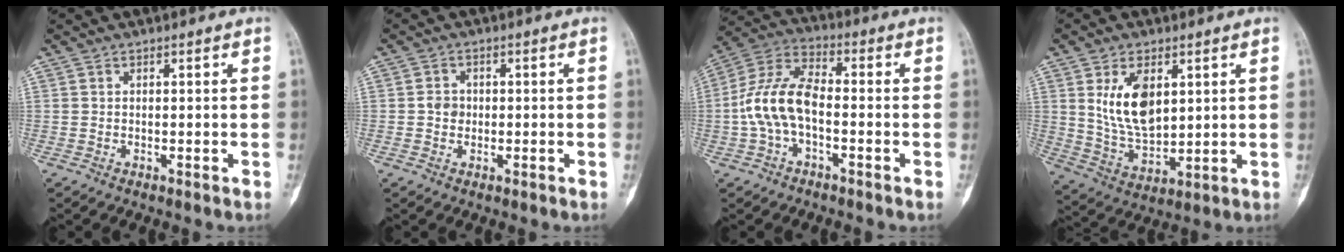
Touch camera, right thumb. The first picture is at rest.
{"total": 2.4, "force": [-0.2, 2.1, 1.1], "torque": [-0.007, 0.007, -0.008]}
{"total": 11.2, "force": [-1.9, 5.9, 9.3], "torque": [-0.191, 0.039, -0.045]}
{"total": 11.4, "force": [3.4, 6.4, 8.8], "torque": [-0.144, -0.021, 0.079]}